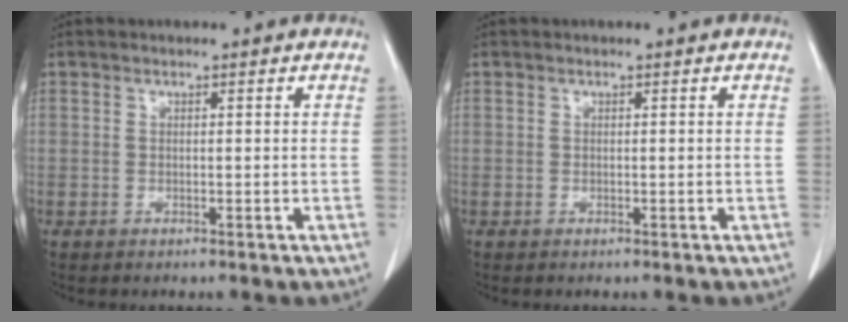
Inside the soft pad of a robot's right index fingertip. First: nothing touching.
{"total": 0.0}